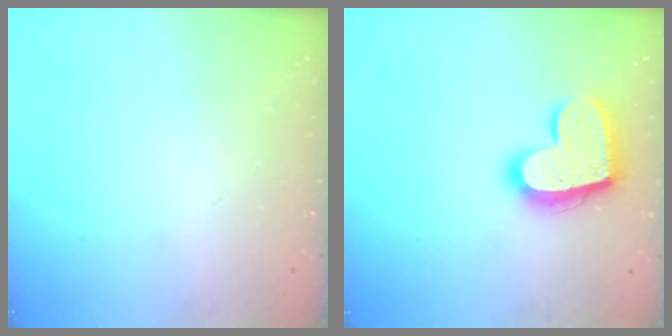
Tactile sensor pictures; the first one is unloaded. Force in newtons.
{"total": 17.6, "press": 17.5, "slide": 1.3}